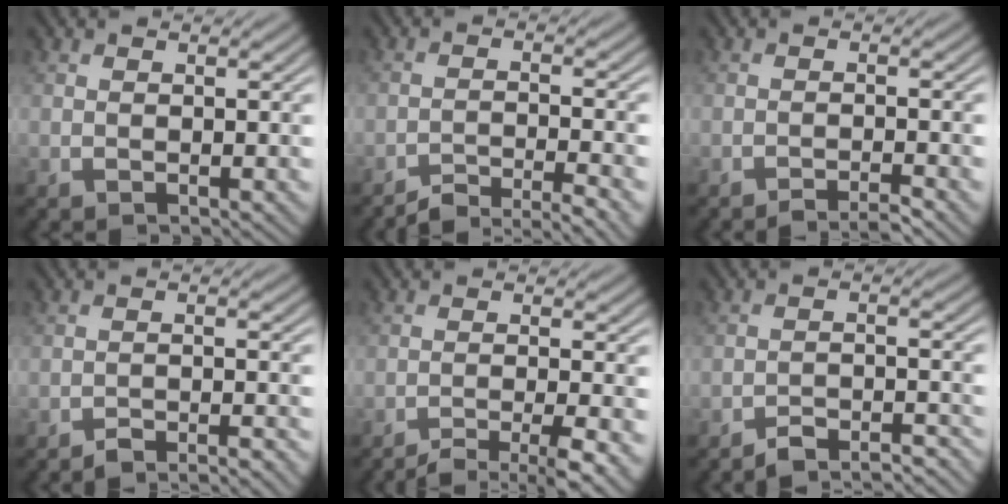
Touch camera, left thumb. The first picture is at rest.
{"total": 5.3, "force": [-4.4, 0.8, 2.9], "torque": [-0.048, 0.004, -0.074]}
{"total": 2.4, "force": [-1.9, 0.1, 1.4], "torque": [-0.013, 0.006, -0.041]}
{"total": 3.3, "force": [-3.0, 0.3, 1.5], "torque": [-0.018, 0.009, -0.054]}
{"total": 5.8, "force": [-4.2, 0.8, 3.9], "torque": [-0.058, 0.008, -0.074]}
{"total": 5.7, "force": [-5.1, 0.9, 2.3], "torque": [-0.036, 0.007, -0.081]}